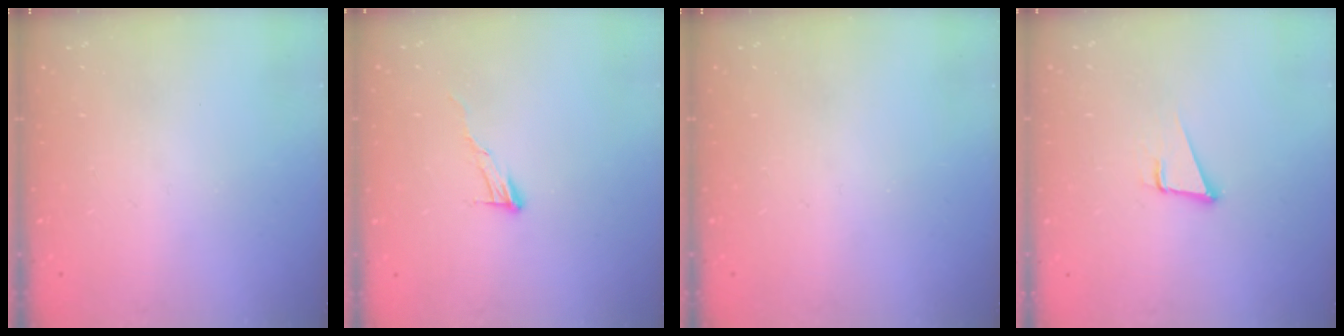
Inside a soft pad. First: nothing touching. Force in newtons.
{"total": 6.6, "press": 6.6, "slide": 0.5}
{"total": 0.0}
{"total": 3.7, "press": 2.9, "slide": 2.2}